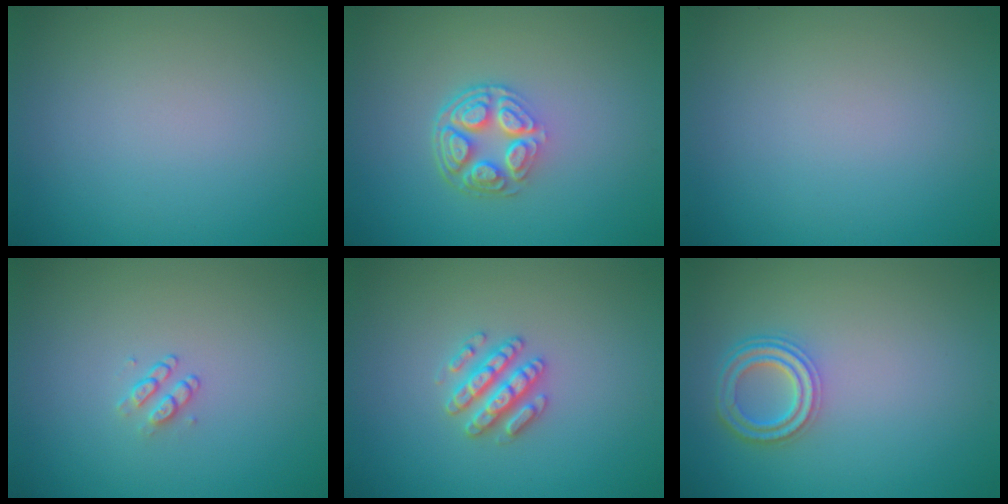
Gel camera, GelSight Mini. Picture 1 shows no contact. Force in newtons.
{"total": 4.7, "press": 3.3, "slide": 3.3}
{"total": 0.0}
{"total": 1.1, "press": 0.8, "slide": 0.7}
{"total": 2.9, "press": 2.8, "slide": 0.5}
{"total": 3.6, "press": 2.9, "slide": 2.1}